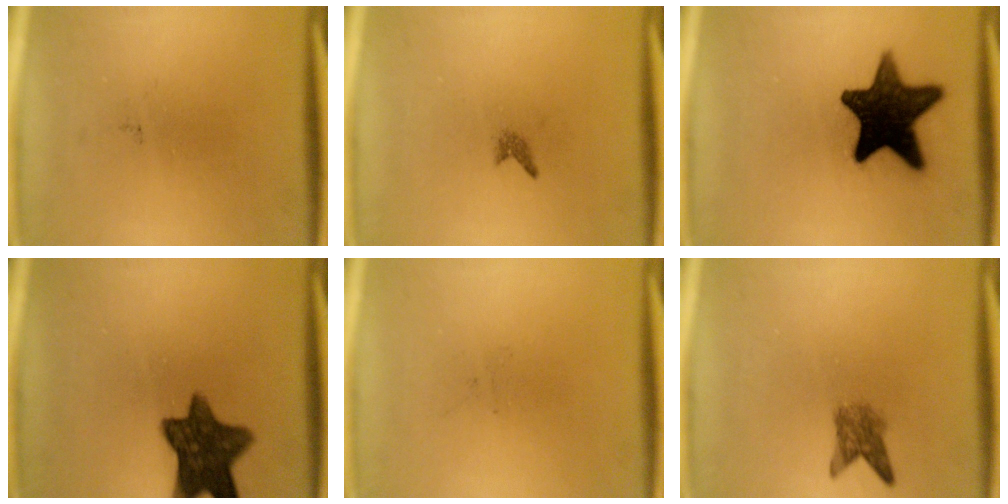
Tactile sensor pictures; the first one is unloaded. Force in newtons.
{"total": 0.7}
{"total": 15.8}
{"total": 11.0}
{"total": 0.0}
{"total": 2.9}